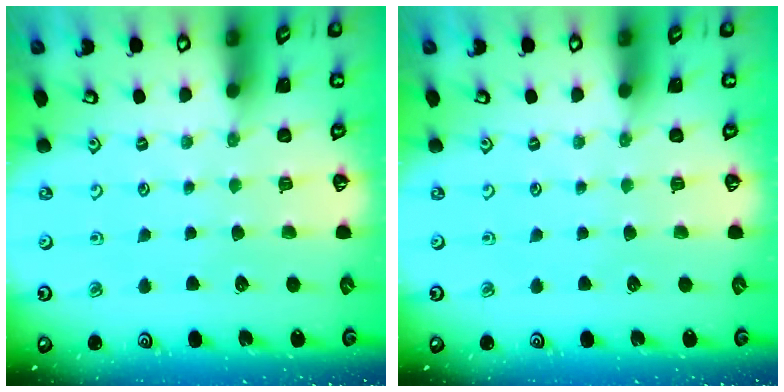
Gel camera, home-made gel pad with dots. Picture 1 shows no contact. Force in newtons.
{"total": 0.0}